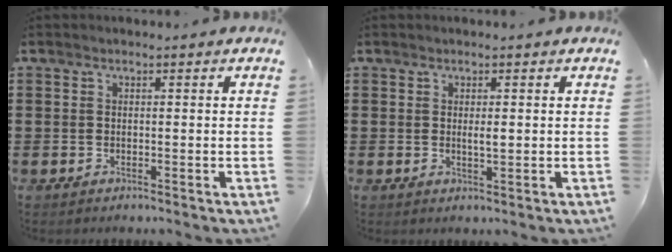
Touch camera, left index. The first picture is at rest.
{"total": 1.5, "force": [0.2, 0.3, 1.5], "torque": [-0.028, -0.001, 0.003]}